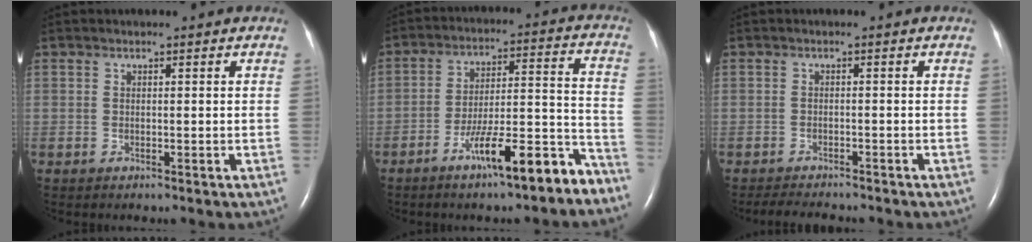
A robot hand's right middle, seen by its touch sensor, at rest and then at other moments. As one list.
[{"total": 13.2, "force": [-9.2, 2.0, 9.2], "torque": [-0.139, 0.026, -0.143]}, {"total": 5.2, "force": [-4.8, 0.9, 1.9], "torque": [-0.031, -0.012, -0.070]}]